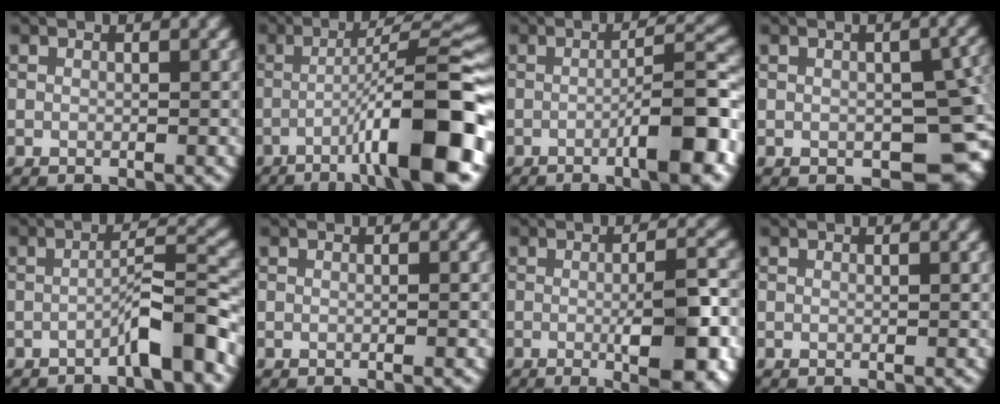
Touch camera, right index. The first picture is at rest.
{"total": 11.6, "force": [-4.3, 1.7, 10.7], "torque": [-0.140, 0.021, -0.066]}
{"total": 7.0, "force": [-2.7, 1.0, 6.4], "torque": [-0.085, 0.019, -0.048]}
{"total": 7.9, "force": [-1.7, 4.8, 6.1], "torque": [-0.073, -0.024, -0.009]}
{"total": 4.5, "force": [-2.7, 0.4, 3.6], "torque": [-0.057, 0.021, -0.052]}
{"total": 0.8, "force": [-0.2, 0.1, 0.8], "torque": [-0.007, 0.000, -0.006]}
{"total": 7.4, "force": [-1.6, 1.6, 7.1], "torque": [-0.099, 0.000, -0.021]}
{"total": 0.0}